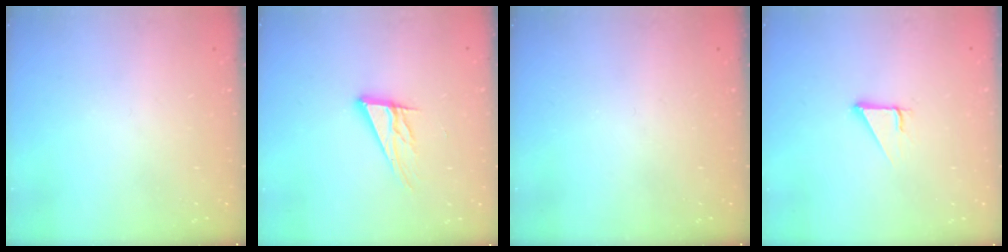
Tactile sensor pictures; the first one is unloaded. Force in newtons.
{"total": 11.5, "press": 11.4, "slide": 1.9}
{"total": 0.0}
{"total": 3.0, "press": 3.0, "slide": 0.1}